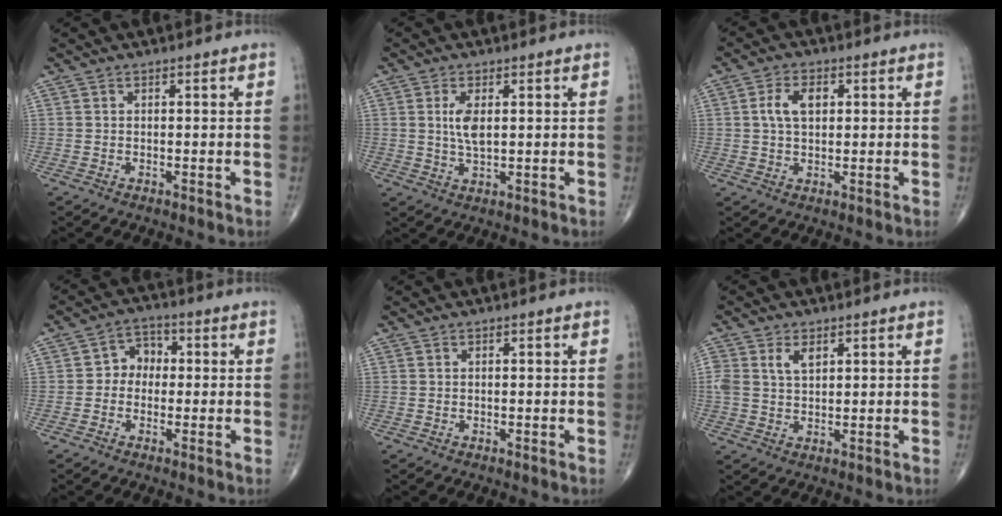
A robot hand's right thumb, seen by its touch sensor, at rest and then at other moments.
{"total": 4.2, "force": [0.8, 1.8, 3.8], "torque": [-0.077, -0.006, 0.019]}
{"total": 5.4, "force": [1.2, 3.2, 4.1], "torque": [-0.076, 0.006, 0.020]}
{"total": 4.9, "force": [-0.3, 4.1, 2.6], "torque": [-0.013, 0.022, -0.018]}
{"total": 0.0}
{"total": 4.5, "force": [1.8, 2.7, 3.1], "torque": [-0.057, 0.002, 0.039]}